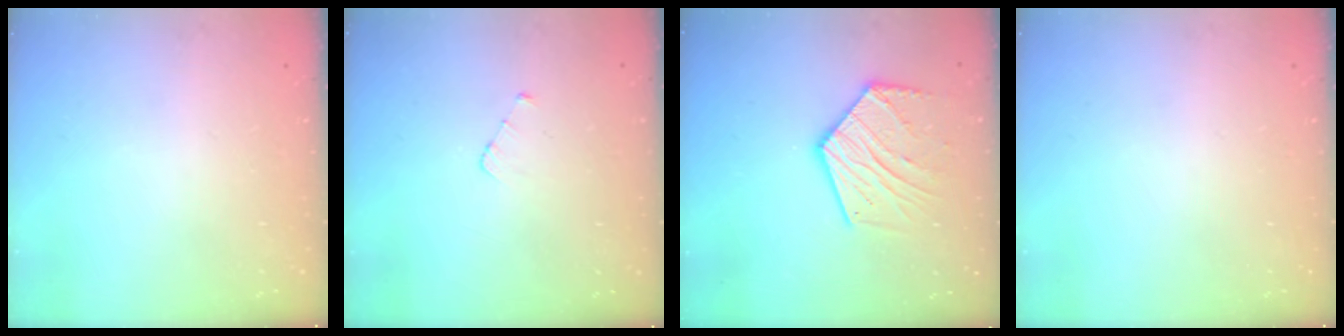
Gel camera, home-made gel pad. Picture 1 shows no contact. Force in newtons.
{"total": 3.0, "press": 3.0, "slide": 0.3}
{"total": 16.1, "press": 16.1, "slide": 1.3}
{"total": 0.0}